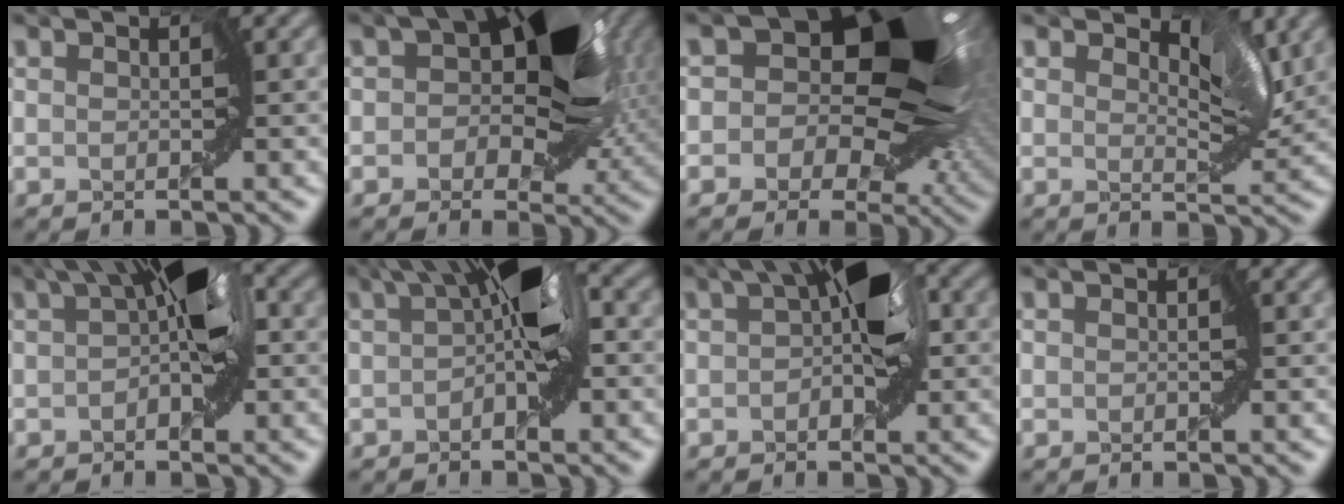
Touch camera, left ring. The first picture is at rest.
{"total": 11.0, "force": [2.3, 6.6, 8.5], "torque": [-0.085, 0.027, 0.014]}
{"total": 17.5, "force": [4.1, 11.3, 12.7], "torque": [-0.159, 0.039, 0.039]}
{"total": 4.9, "force": [3.1, 1.9, 3.3], "torque": [-0.056, 0.001, 0.040]}
{"total": 5.7, "force": [1.0, 2.0, 5.2], "torque": [-0.075, 0.020, 0.011]}
{"total": 6.3, "force": [0.9, 2.1, 5.9], "torque": [-0.090, 0.025, 0.006]}
{"total": 5.5, "force": [1.0, 2.2, 4.9], "torque": [-0.065, 0.020, 0.012]}
{"total": 0.0}